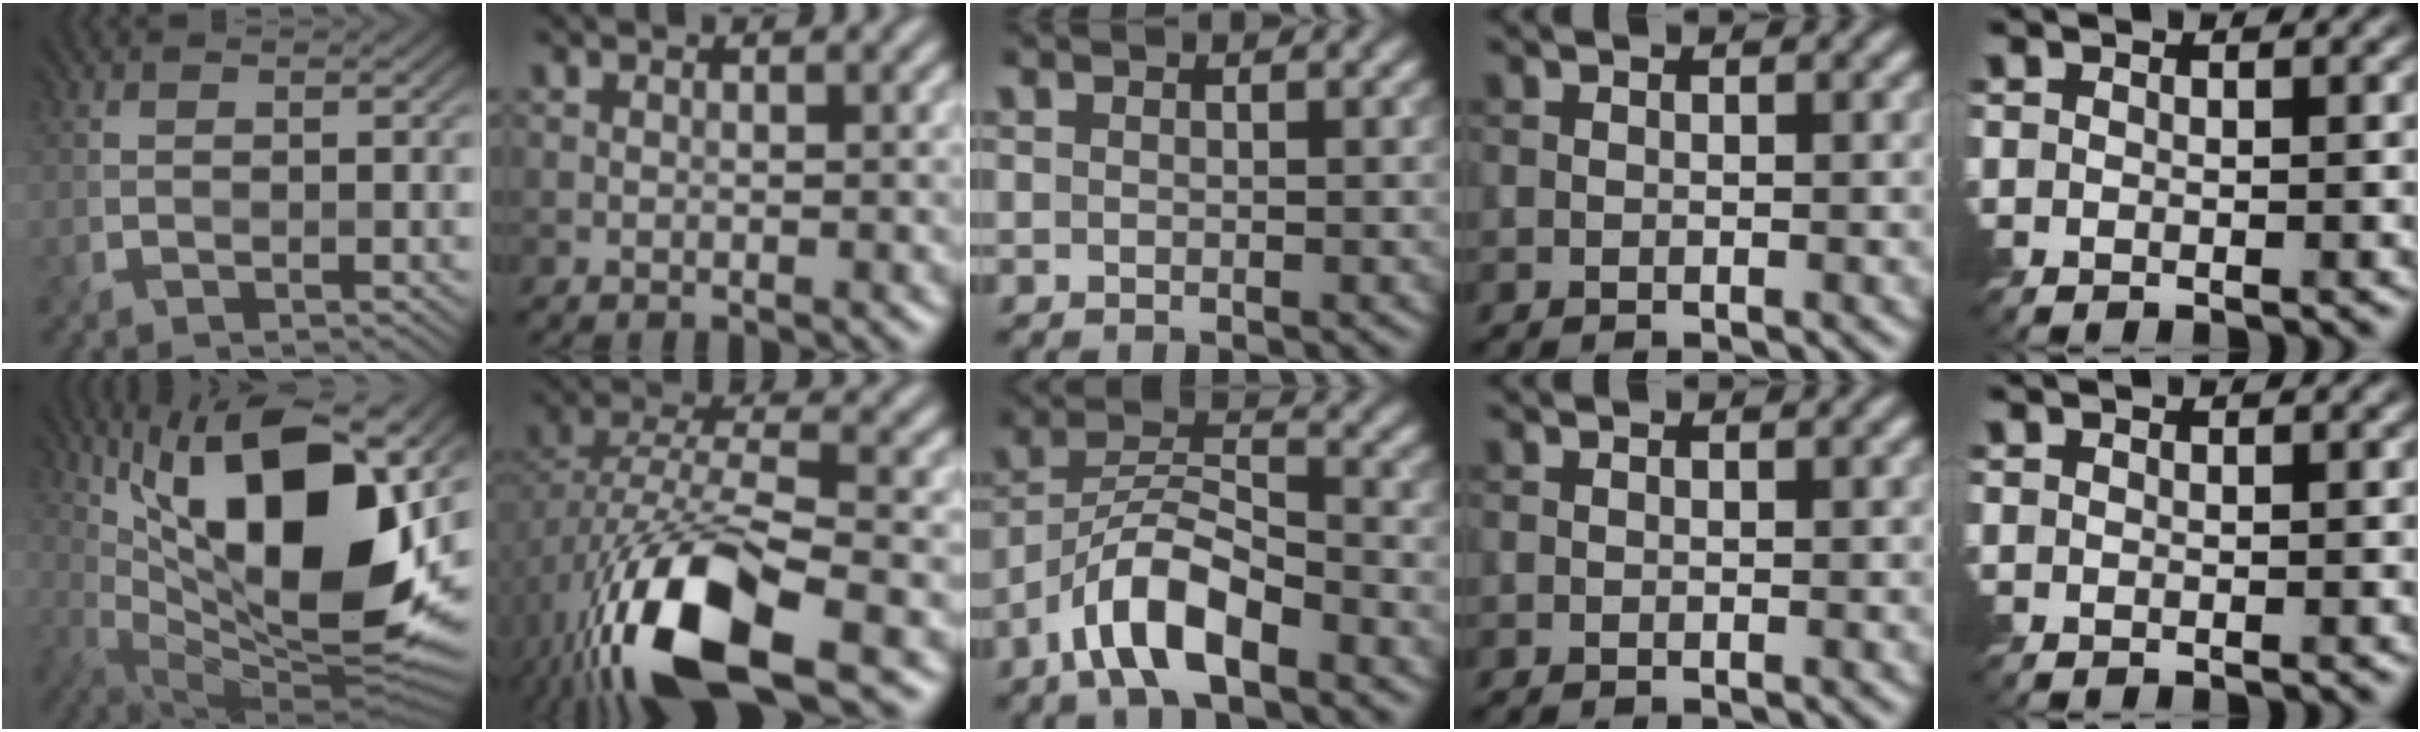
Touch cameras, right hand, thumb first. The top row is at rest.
{"thumb": {"total": 20.1, "force": [6.8, 8.5, 16.9], "torque": [-0.277, 0.021, 0.116]}, "index": {"total": 13.4, "force": [-6.6, 5.0, 10.5], "torque": [-0.209, -0.009, -0.121]}, "middle": {"total": 6.8, "force": [-4.3, 2.3, 4.8], "torque": [-0.081, 0.011, -0.085]}}